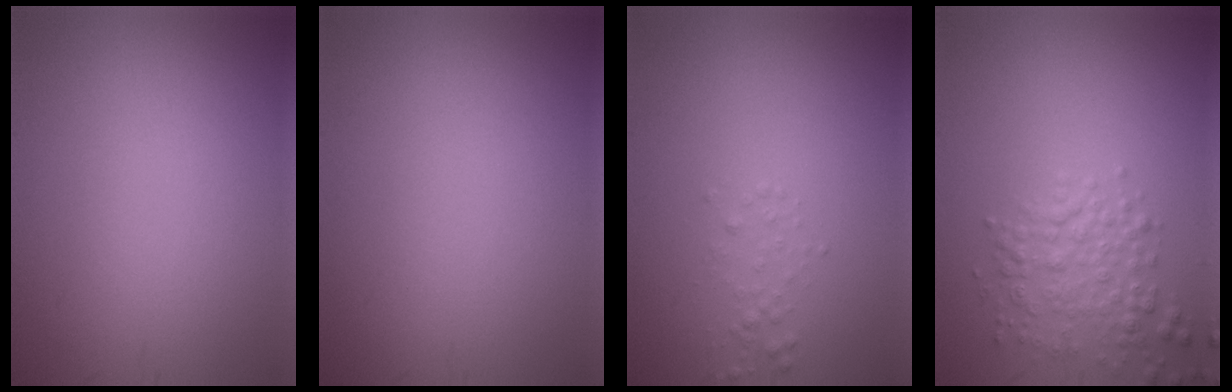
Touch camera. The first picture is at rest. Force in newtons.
{"total": 0.0}
{"total": 0.9, "press": 0.9, "slide": 0.0}
{"total": 3.0, "press": 3.0, "slide": 0.2}